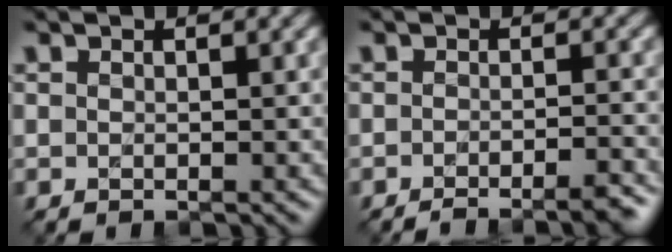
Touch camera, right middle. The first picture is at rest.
{"total": 4.1, "force": [-3.1, 0.7, 2.5], "torque": [-0.032, 0.002, -0.046]}